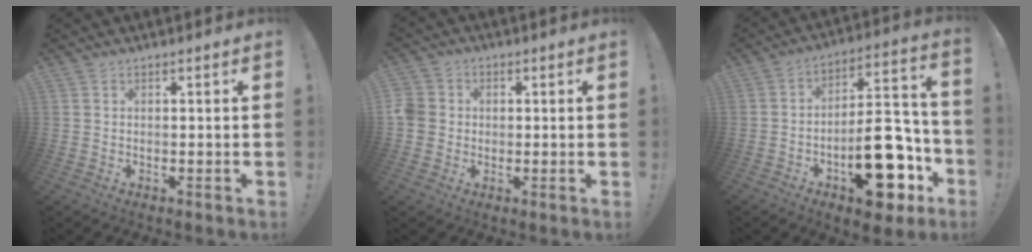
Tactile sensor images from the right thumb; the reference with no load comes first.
{"total": 5.6, "force": [-0.3, 5.1, 2.2], "torque": [-0.056, 0.014, -0.004]}
{"total": 20.3, "force": [-8.4, 9.8, 15.8], "torque": [-0.199, 0.065, -0.120]}